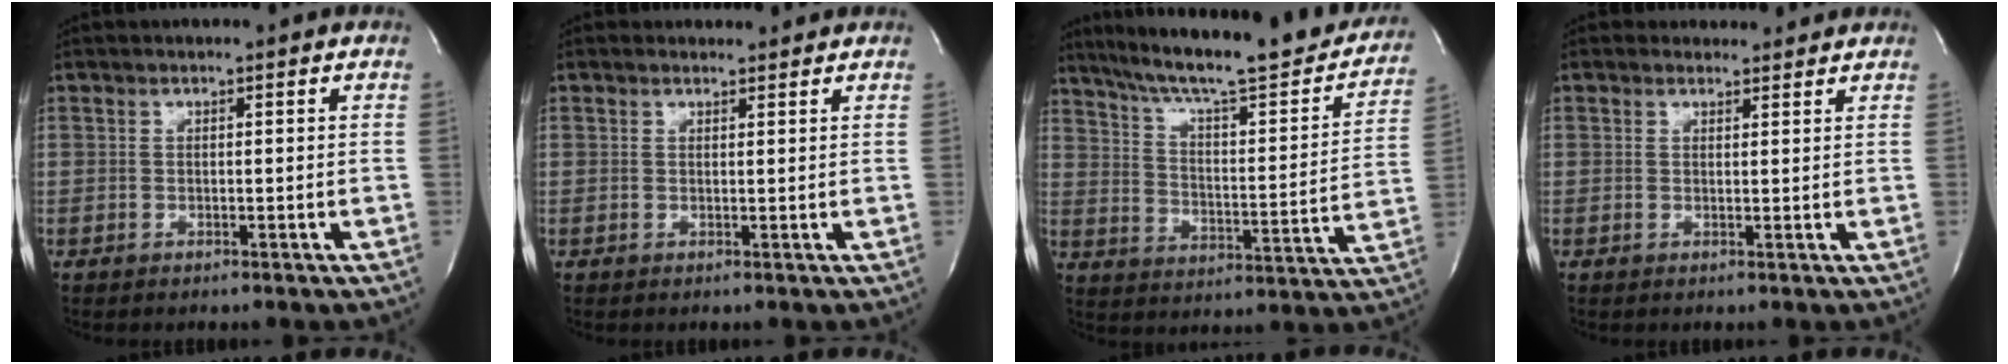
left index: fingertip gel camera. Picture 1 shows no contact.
{"total": 1.2, "force": [1.1, 0.4, -0.2], "torque": [-0.010, 0.001, 0.010]}
{"total": 26.9, "force": [22.8, 3.8, 13.9], "torque": [-0.216, -0.036, 0.303]}
{"total": 2.1, "force": [1.9, 1.0, -0.2], "torque": [-0.003, 0.003, 0.017]}